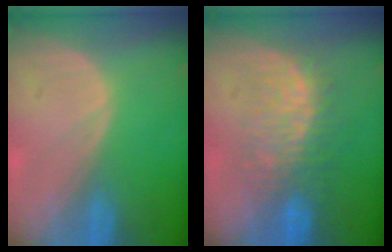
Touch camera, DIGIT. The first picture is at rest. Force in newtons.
{"total": 7.8, "press": 7.6, "slide": 1.3}